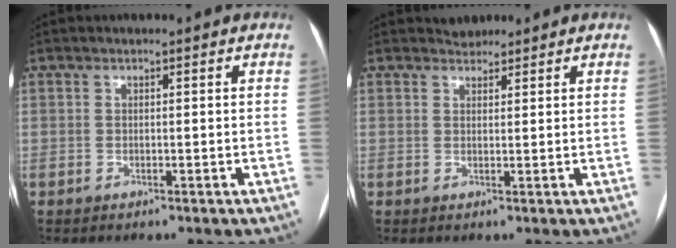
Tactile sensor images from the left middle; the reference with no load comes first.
{"total": 1.6, "force": [1.5, 0.6, -0.2], "torque": [0.002, 0.006, 0.023]}